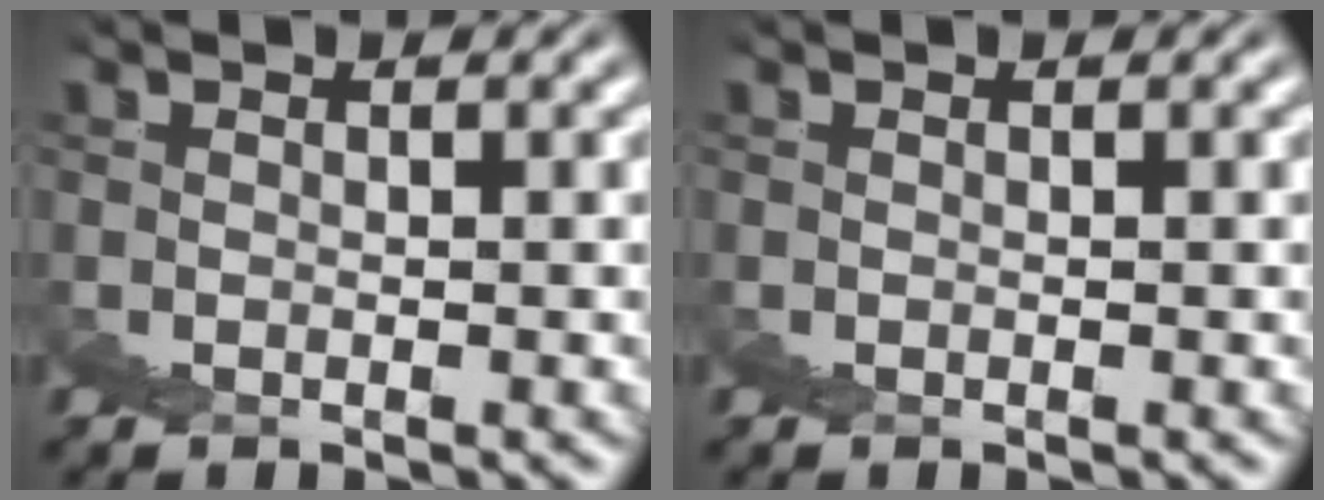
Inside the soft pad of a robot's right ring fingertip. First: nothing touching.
{"total": 0.0}